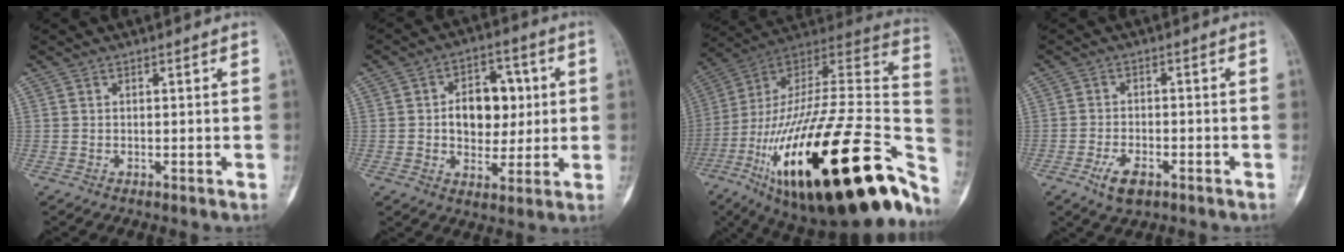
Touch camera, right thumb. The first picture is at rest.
{"total": 11.6, "force": [1.3, 8.2, 8.1], "torque": [-0.068, 0.011, 0.021]}
{"total": 46.4, "force": [-18.2, 16.5, 39.4], "torque": [-0.570, 0.048, -0.293]}
{"total": 5.3, "force": [-2.8, 2.5, 3.6], "torque": [-0.064, 0.010, -0.047]}